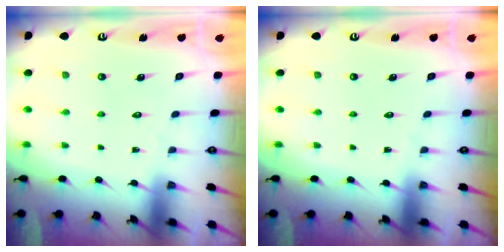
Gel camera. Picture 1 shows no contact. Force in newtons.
{"total": 0.0}